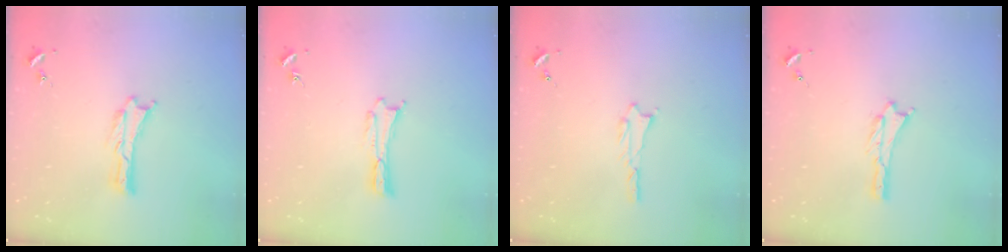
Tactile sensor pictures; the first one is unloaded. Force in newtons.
{"total": 0.0}
{"total": 0.9, "press": 0.9, "slide": 0.2}
{"total": 0.9, "press": 0.9, "slide": 0.2}